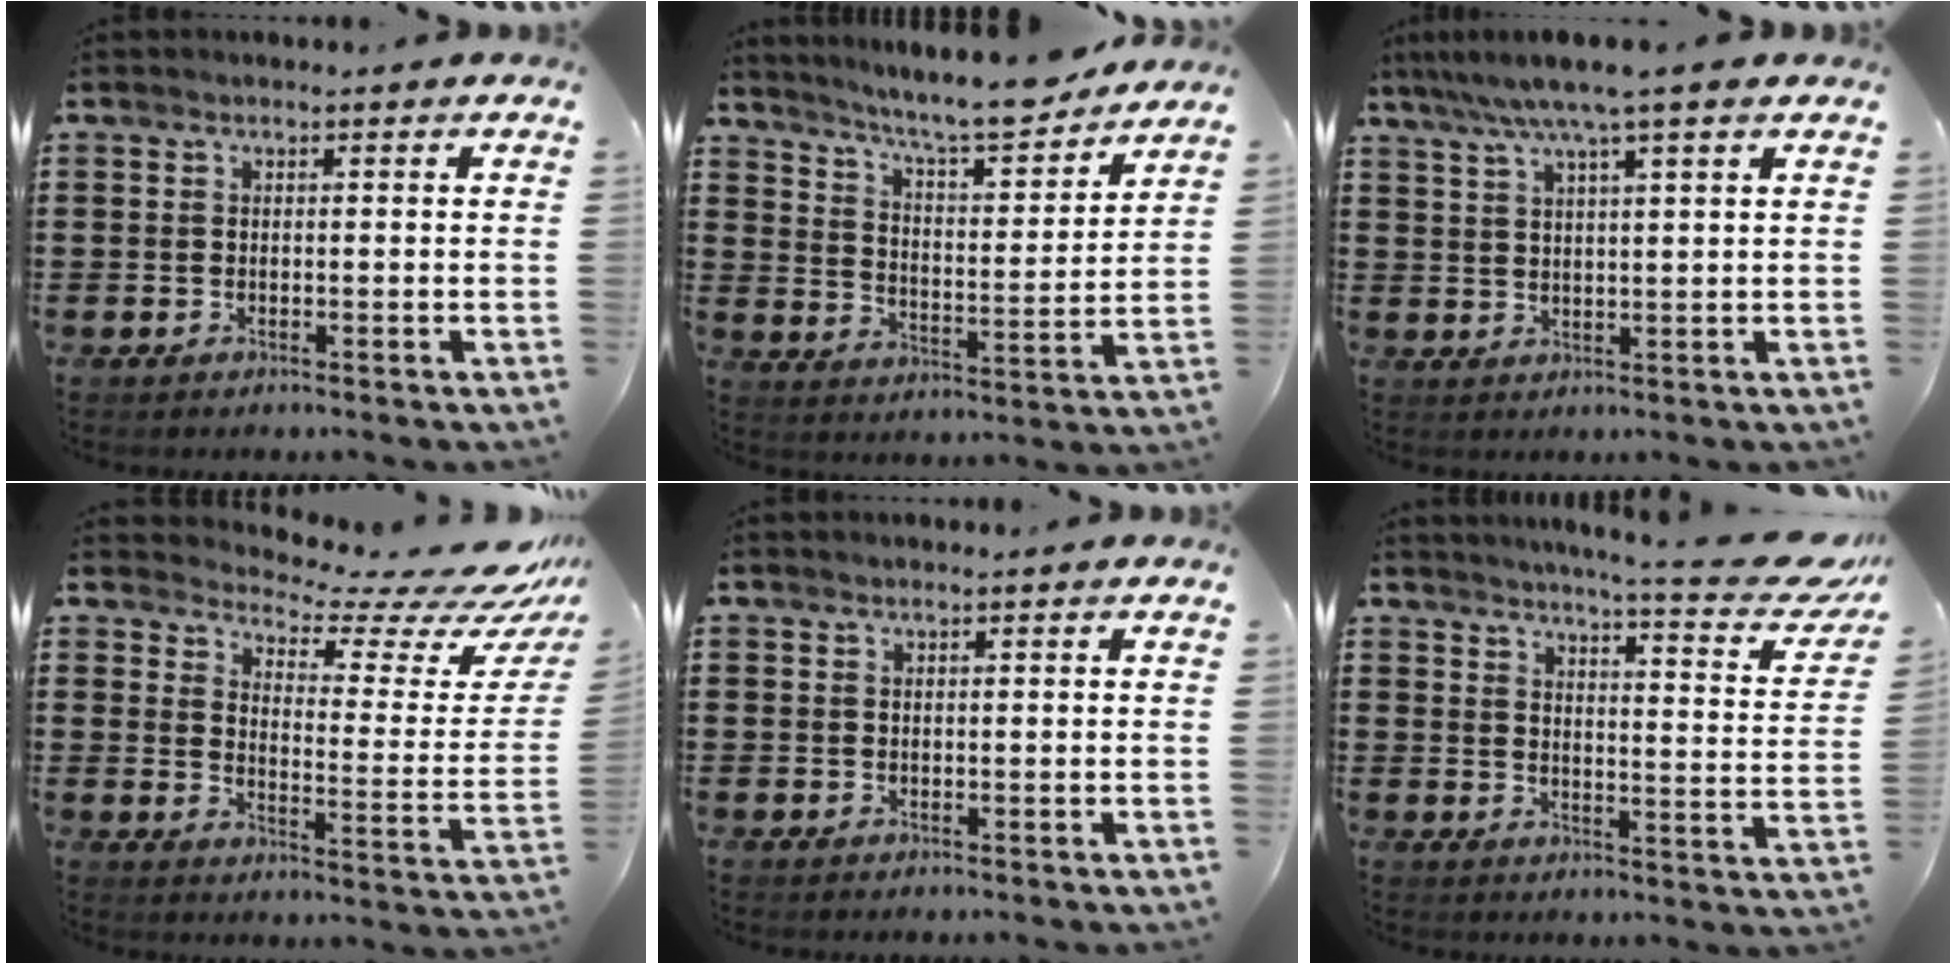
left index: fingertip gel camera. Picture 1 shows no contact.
{"total": 8.3, "force": [7.7, 0.1, 3.2], "torque": [-0.081, -0.053, 0.129]}
{"total": 5.9, "force": [4.4, -0.2, 4.0], "torque": [-0.088, -0.011, 0.074]}
{"total": 6.2, "force": [5.6, 1.0, 2.4], "torque": [-0.052, -0.051, 0.091]}
{"total": 0.0}
{"total": 6.6, "force": [5.8, -0.5, 3.1], "torque": [-0.053, -0.051, 0.091]}